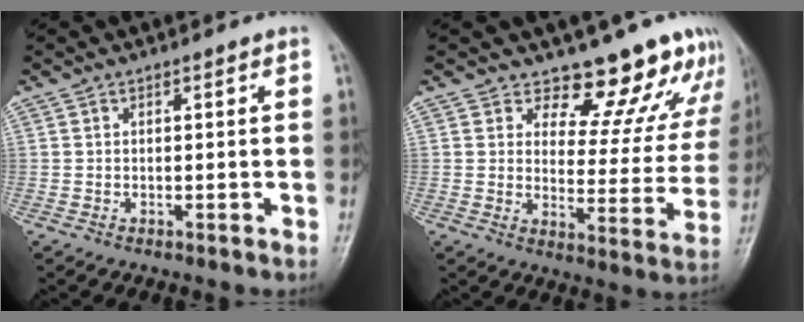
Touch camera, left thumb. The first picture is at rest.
{"total": 13.8, "force": [12.0, 5.6, 3.9], "torque": [0.002, -0.098, 0.140]}